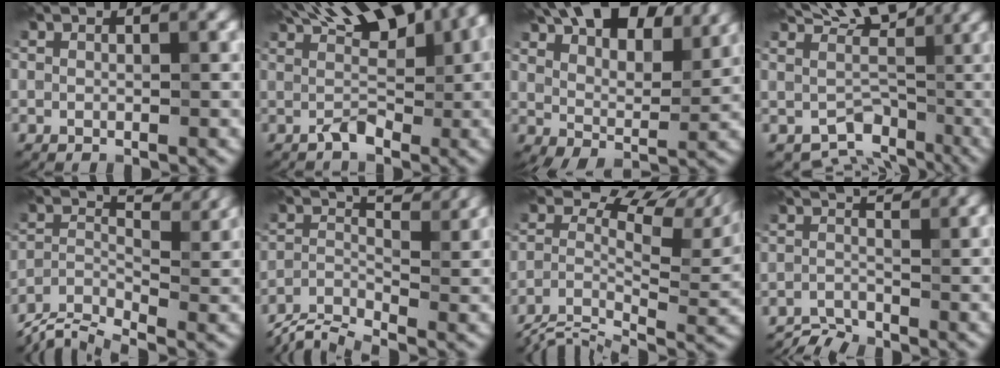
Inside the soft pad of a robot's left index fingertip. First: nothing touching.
{"total": 6.1, "force": [1.7, 2.8, 5.2], "torque": [-0.074, 0.013, 0.020]}
{"total": 11.8, "force": [7.3, 4.9, 7.8], "torque": [-0.126, 0.027, 0.110]}
{"total": 5.6, "force": [1.7, 4.1, 3.4], "torque": [-0.044, -0.012, 0.035]}
{"total": 5.1, "force": [-3.2, 1.9, 3.5], "torque": [-0.065, -0.005, -0.075]}
{"total": 4.6, "force": [-3.0, 1.6, 3.1], "torque": [-0.054, -0.002, -0.073]}
{"total": 9.2, "force": [-1.4, 4.3, 8.0], "torque": [-0.153, -0.003, -0.018]}
{"total": 2.2, "force": [-1.8, 0.5, 1.1], "torque": [-0.026, 0.004, -0.041]}